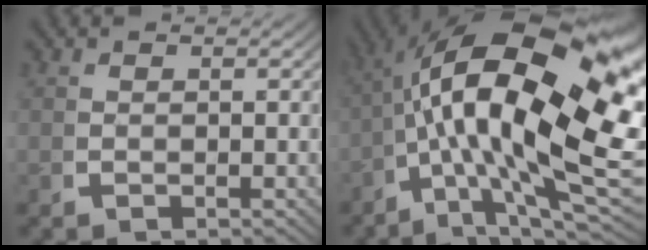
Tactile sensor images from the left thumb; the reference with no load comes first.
{"total": 21.7, "force": [0.9, 12.3, 17.9], "torque": [-0.299, -0.049, 0.031]}